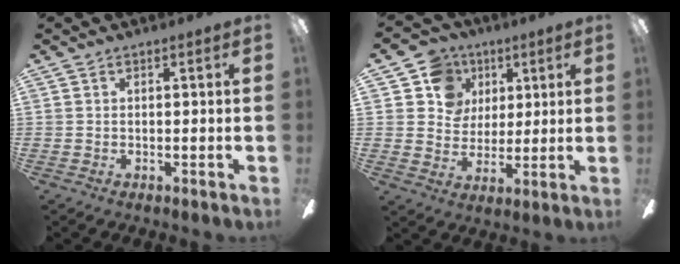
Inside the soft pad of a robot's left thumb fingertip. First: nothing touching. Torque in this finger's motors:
{"motor_torque": [-0.06, -0.12, -0.06, -0.05, -0.01]}